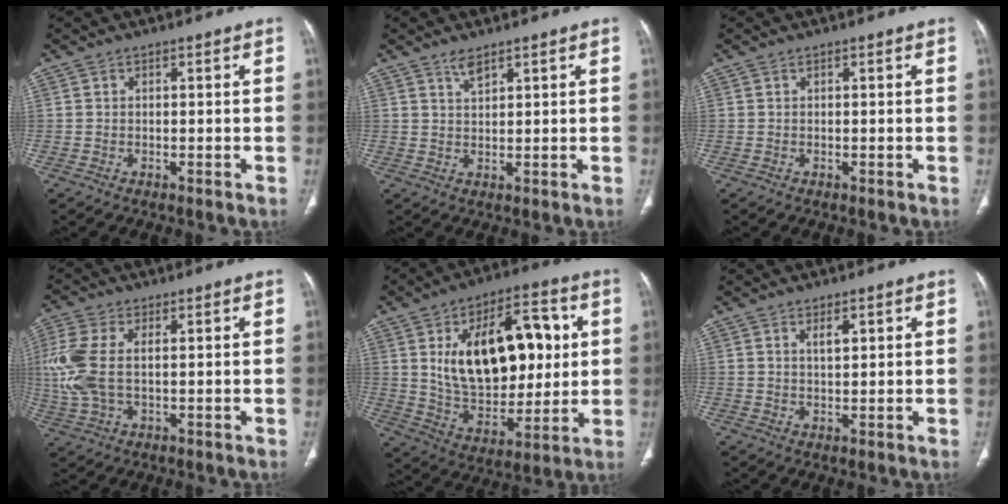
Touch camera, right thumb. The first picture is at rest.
{"total": 2.4, "force": [1.9, 0.6, 1.3], "torque": [-0.020, -0.008, 0.040]}
{"total": 0.0}
{"total": 9.9, "force": [1.2, 5.5, 8.1], "torque": [-0.223, 0.008, 0.027]}
{"total": 23.7, "force": [4.7, 13.4, 19.0], "torque": [-0.260, -0.005, 0.084]}
{"total": 2.5, "force": [1.3, 0.9, 1.9], "torque": [-0.028, -0.008, 0.024]}